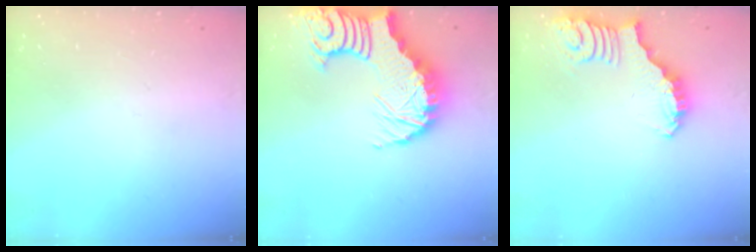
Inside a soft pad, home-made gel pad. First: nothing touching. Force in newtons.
{"total": 12.6, "press": 12.5, "slide": 1.6}
{"total": 2.7, "press": 2.7, "slide": 0.5}